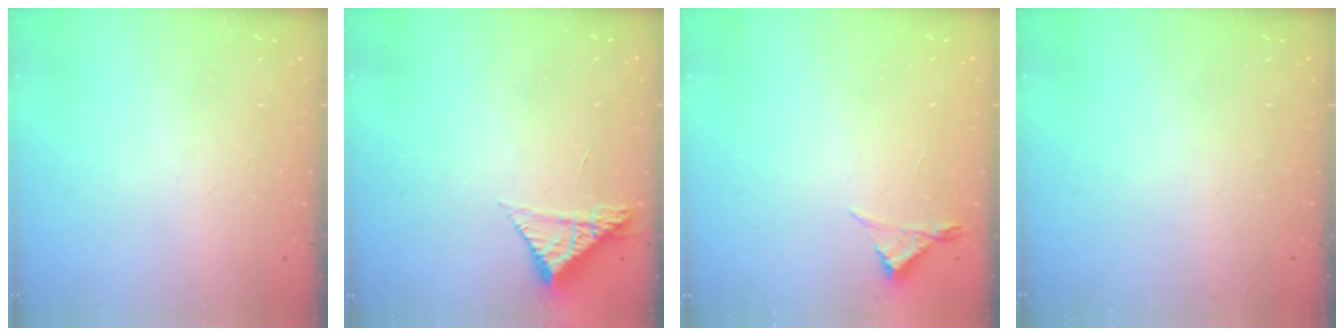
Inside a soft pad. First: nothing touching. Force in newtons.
{"total": 4.9, "press": 4.9, "slide": 0.4}
{"total": 4.2, "press": 4.1, "slide": 0.5}
{"total": 0.0}